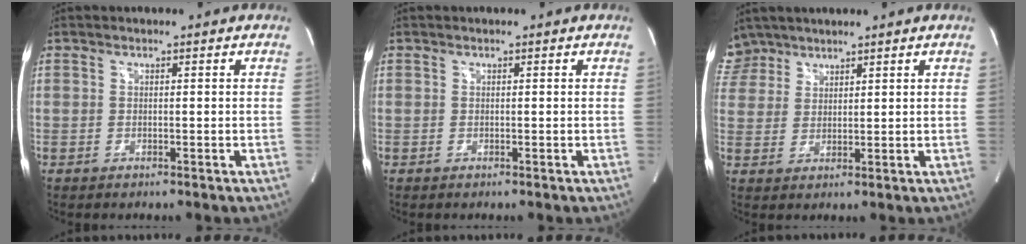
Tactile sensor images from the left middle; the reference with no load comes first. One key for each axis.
{"total": 0.0}
{"total": 5.6, "fx": 4.8, "fy": 3.0, "fz": -0.4, "tx": 0.010, "ty": 0.009, "tz": 0.097}